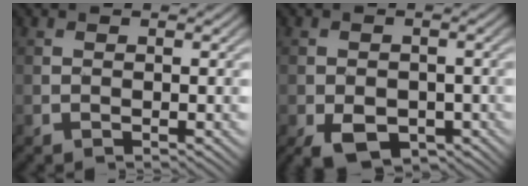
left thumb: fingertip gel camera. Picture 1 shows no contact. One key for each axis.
{"total": 5.6, "fx": -2.7, "fy": 3.6, "fz": 3.3, "tx": -0.054, "ty": -0.020, "tz": -0.043}